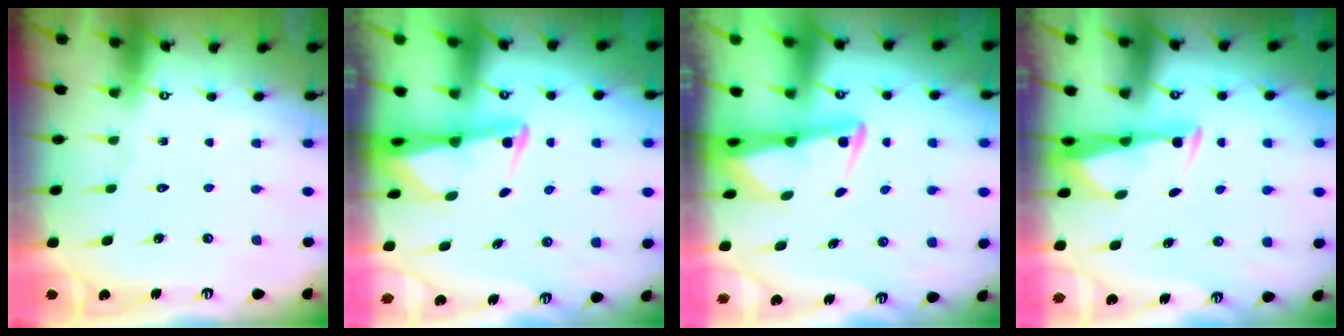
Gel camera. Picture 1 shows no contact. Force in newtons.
{"total": 2.6, "press": 2.5, "slide": 0.4}
{"total": 2.8, "press": 2.7, "slide": 0.6}
{"total": 3.2, "press": 3.1, "slide": 0.9}